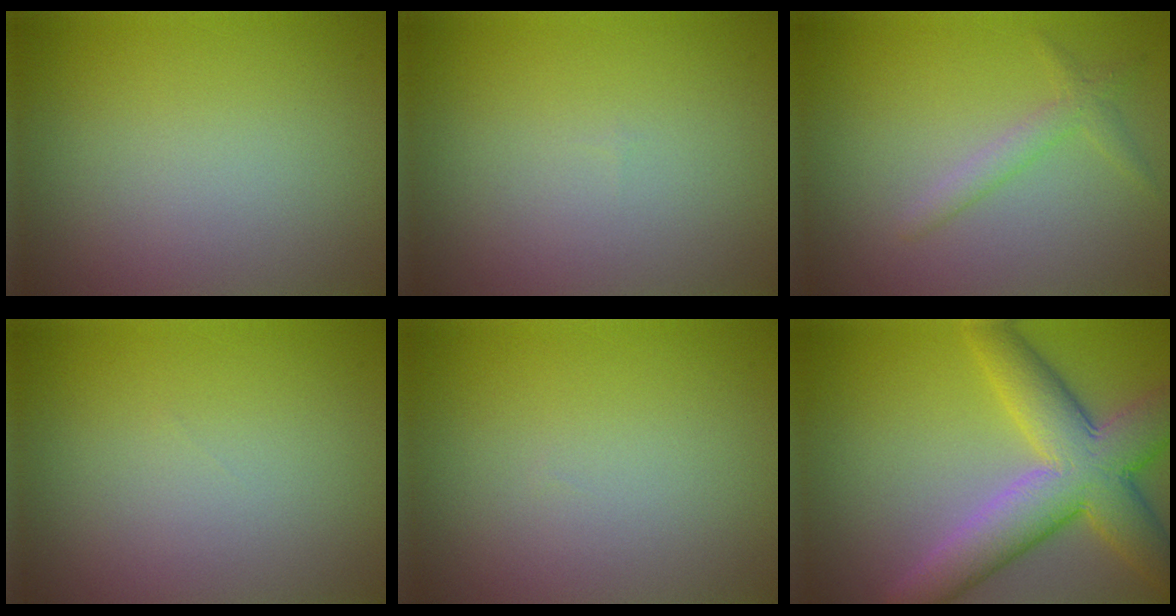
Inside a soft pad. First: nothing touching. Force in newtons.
{"total": 0.0}
{"total": 1.7, "press": 1.6, "slide": 0.2}
{"total": 0.0}
{"total": 0.0}
{"total": 8.9, "press": 8.9, "slide": 0.4}